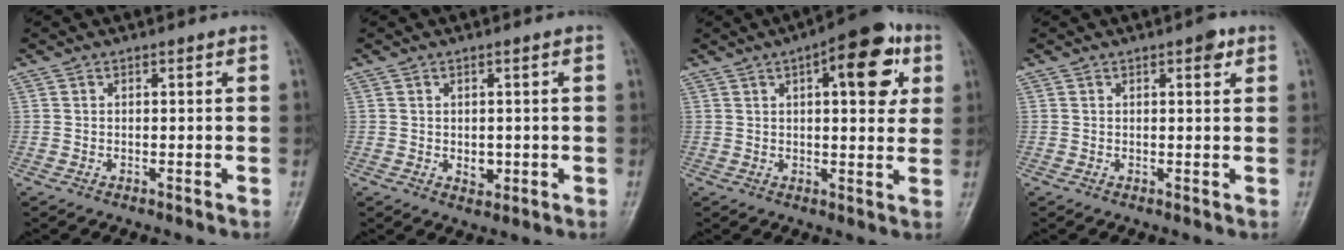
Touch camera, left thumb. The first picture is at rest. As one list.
[{"total": 2.6, "force": [-0.2, 1.8, 1.8], "torque": [-0.017, -0.003, 0.001]}, {"total": 12.8, "force": [4.7, 5.0, 10.8], "torque": [-0.110, 0.000, 0.053]}, {"total": 2.3, "force": [1.2, 0.8, 1.7], "torque": [-0.019, -0.003, 0.013]}]